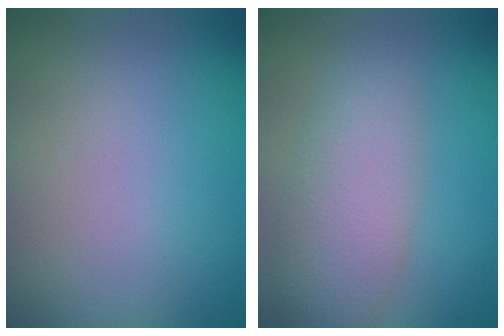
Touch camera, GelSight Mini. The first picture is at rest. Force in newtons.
{"total": 4.8, "press": 4.8, "slide": 0.4}